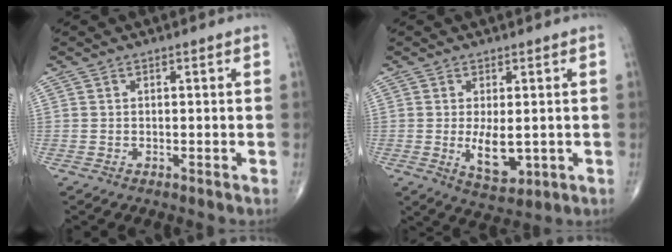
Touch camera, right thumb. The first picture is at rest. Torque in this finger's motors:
{"motor_torque": [0.13, -0.03, 0.82, 0.32, 0.19]}